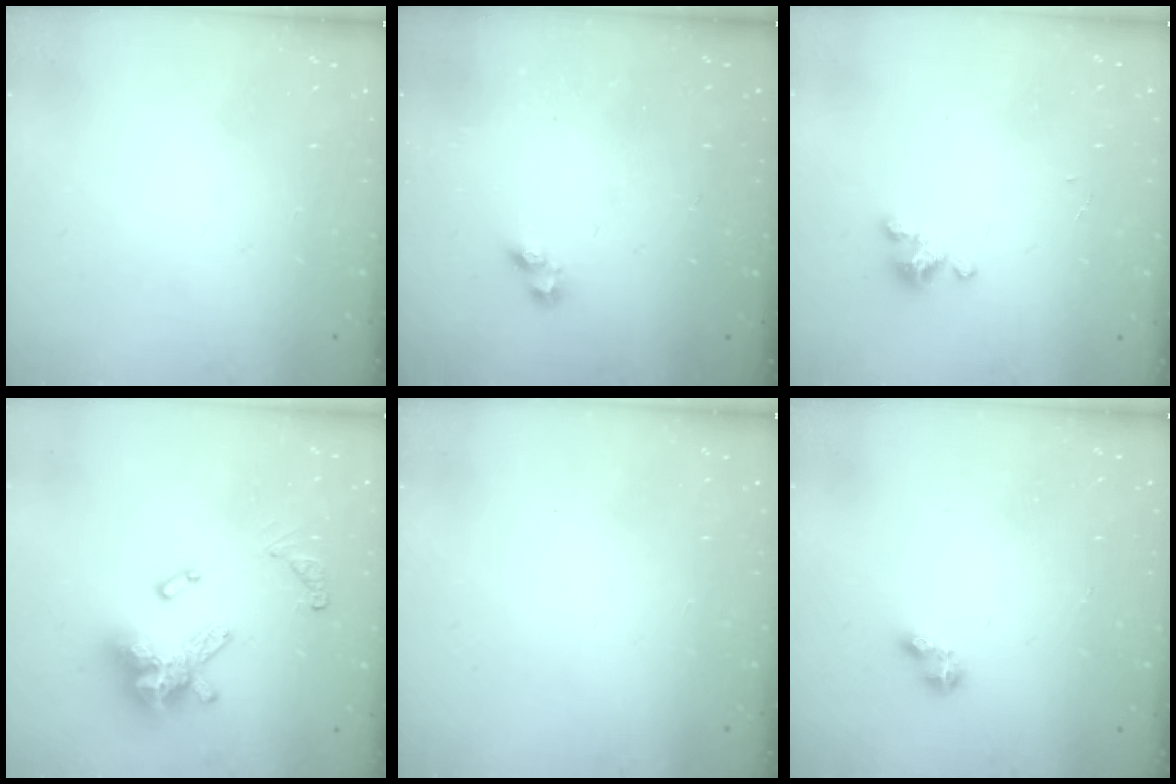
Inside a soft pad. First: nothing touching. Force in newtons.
{"total": 0.9, "press": 0.4, "slide": 0.8}
{"total": 2.3, "press": 2.2, "slide": 0.4}
{"total": 13.7, "press": 13.6, "slide": 1.8}
{"total": 0.0}
{"total": 2.8, "press": 2.8, "slide": 0.4}